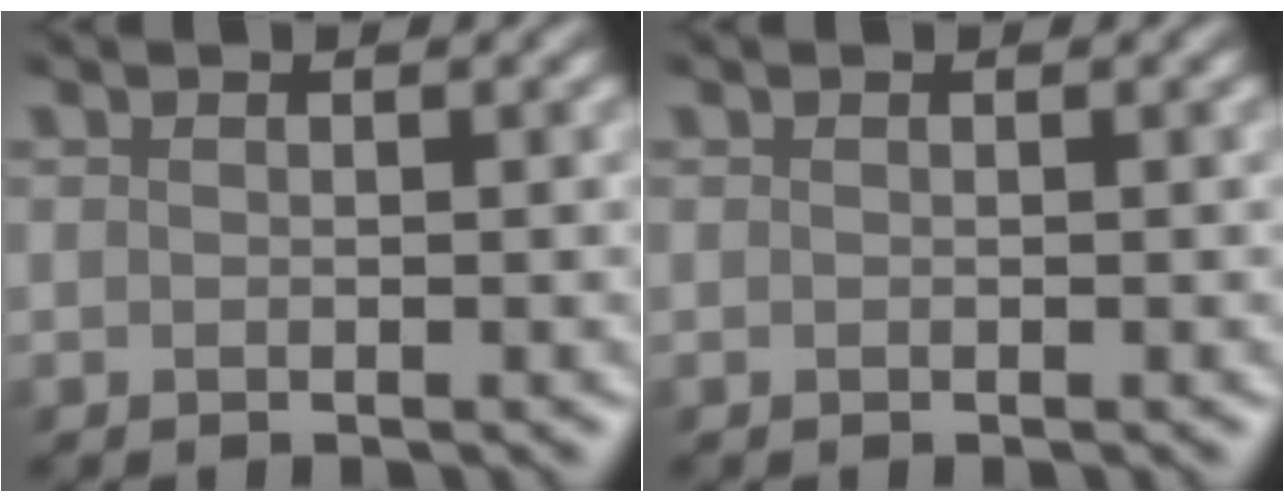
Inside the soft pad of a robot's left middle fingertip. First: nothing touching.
{"total": 0.0}